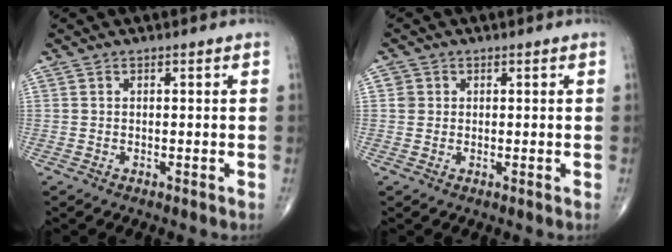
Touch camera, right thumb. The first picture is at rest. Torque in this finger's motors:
{"motor_torque": [0.03, 0.76, 0.16, 0.11, 0.00]}